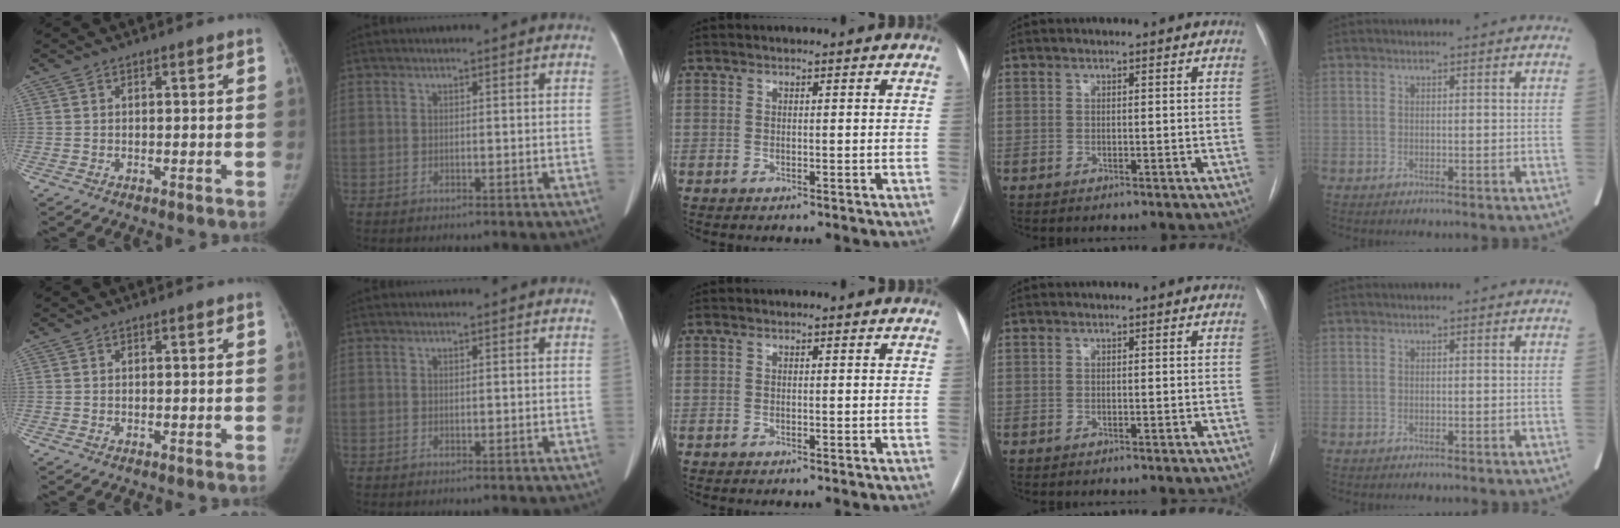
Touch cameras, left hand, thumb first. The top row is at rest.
{}